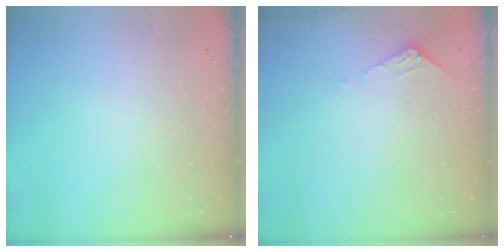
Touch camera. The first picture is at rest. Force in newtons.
{"total": 5.0, "press": 5.0, "slide": 0.5}